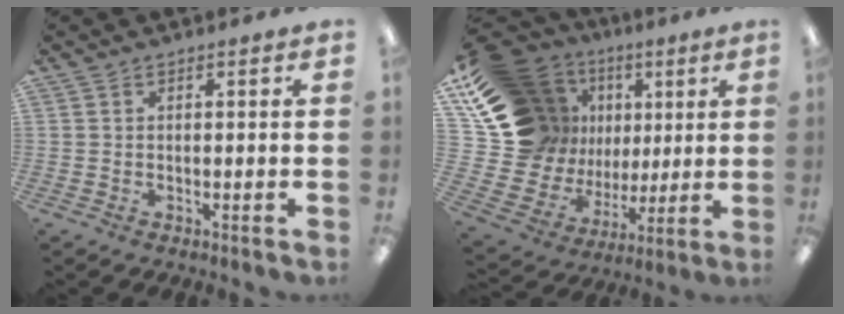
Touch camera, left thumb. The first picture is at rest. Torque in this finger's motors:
{"motor_torque": [2.00, 1.83, 0.07, -0.27, 0.14]}